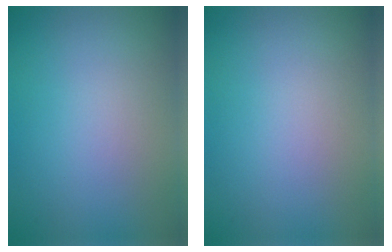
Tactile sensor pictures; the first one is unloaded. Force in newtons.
{"total": 0.0}